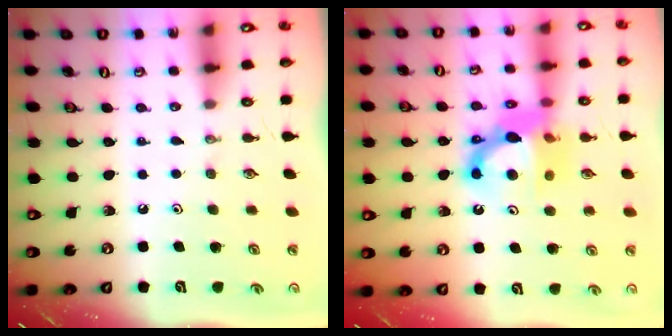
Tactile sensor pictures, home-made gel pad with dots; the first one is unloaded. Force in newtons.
{"total": 12.0, "press": 12.0, "slide": 1.1}